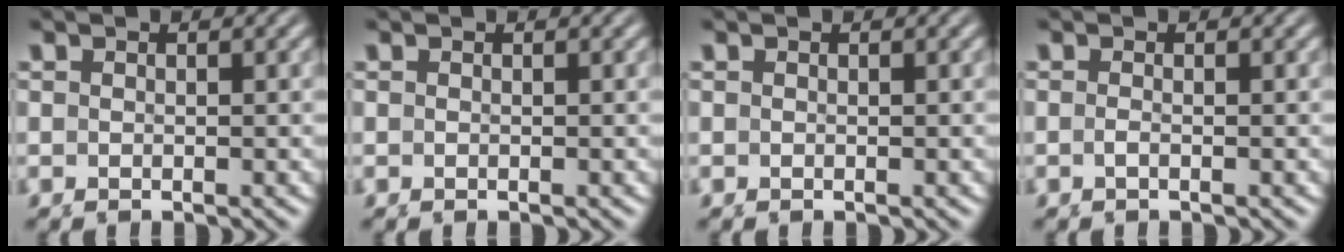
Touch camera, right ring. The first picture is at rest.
{"total": 0.0}
{"total": 0.0}
{"total": 0.6, "force": [-0.2, -0.4, 0.4], "torque": [-0.012, -0.002, -0.003]}